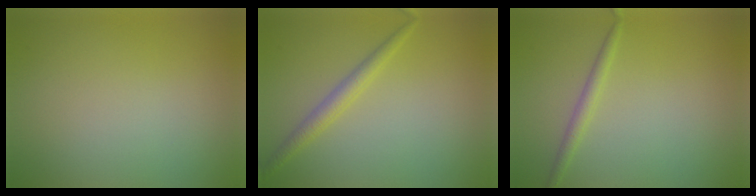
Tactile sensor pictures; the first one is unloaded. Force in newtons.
{"total": 2.0, "press": 2.0, "slide": 0.1}
{"total": 1.4, "press": 1.4, "slide": 0.1}